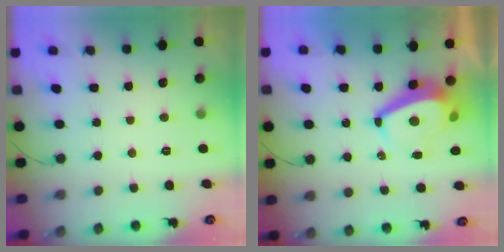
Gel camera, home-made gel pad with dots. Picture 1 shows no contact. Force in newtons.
{"total": 7.8, "press": 7.8, "slide": 0.7}